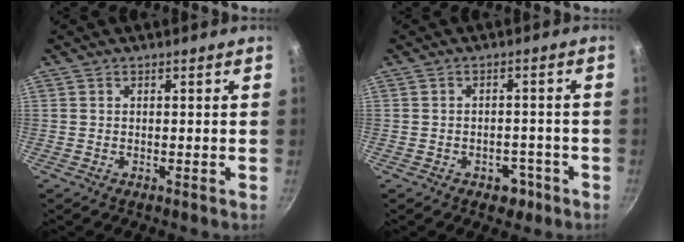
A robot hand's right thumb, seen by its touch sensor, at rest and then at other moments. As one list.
[{"total": 3.9, "force": [-2.1, 2.8, 1.8], "torque": [-0.004, 0.023, -0.015]}]